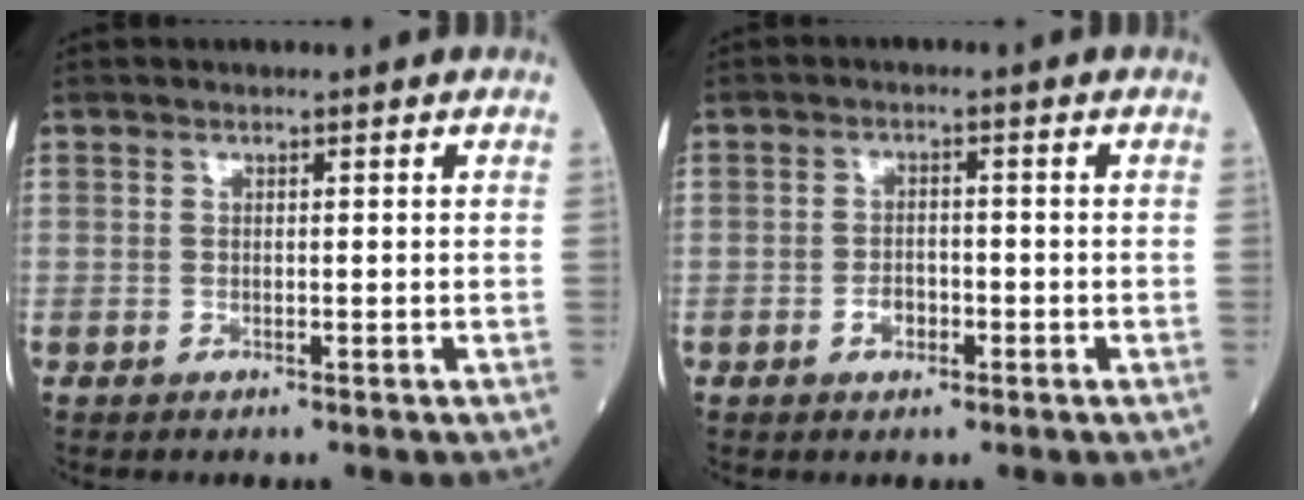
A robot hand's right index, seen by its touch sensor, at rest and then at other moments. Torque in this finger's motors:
{"motor_torque": [0.38, -0.09, 0.13, 0.04]}